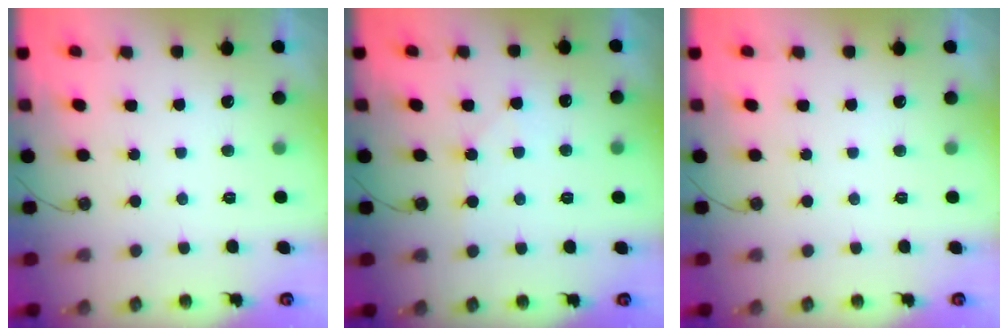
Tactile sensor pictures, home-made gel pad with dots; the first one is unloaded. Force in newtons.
{"total": 5.0, "press": 4.9, "slide": 0.8}
{"total": 0.0}